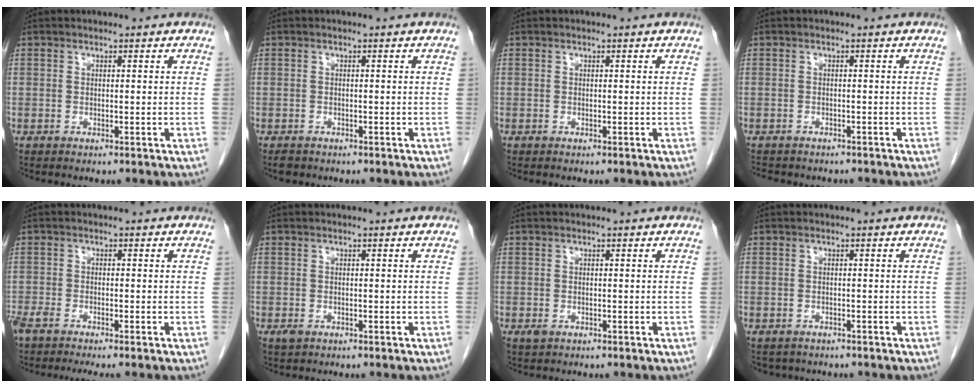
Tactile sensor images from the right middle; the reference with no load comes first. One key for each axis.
{"total": 1.3, "fx": -1.0, "fy": 0.7, "fz": 0.4, "tx": -0.016, "ty": -0.002, "tz": -0.014}
{"total": 0.0}
{"total": 6.2, "fx": -5.3, "fy": 2.5, "fz": 2.0, "tx": -0.034, "ty": -0.002, "tz": -0.065}
{"total": 5.5, "fx": -4.5, "fy": 0.7, "fz": 3.0, "tx": -0.049, "ty": -0.010, "tz": -0.077}
{"total": 1.1, "fx": -0.5, "fy": 0.7, "fz": 0.6, "tx": -0.015, "ty": 0.000, "tz": -0.002}
{"total": 0.9, "fx": -0.3, "fy": 0.6, "fz": 0.6, "tx": -0.012, "ty": -0.001, "tz": 0.000}
{"total": 2.9, "fx": -2.4, "fy": 1.5, "fz": 0.3, "tx": -0.009, "ty": 0.000, "tz": -0.032}